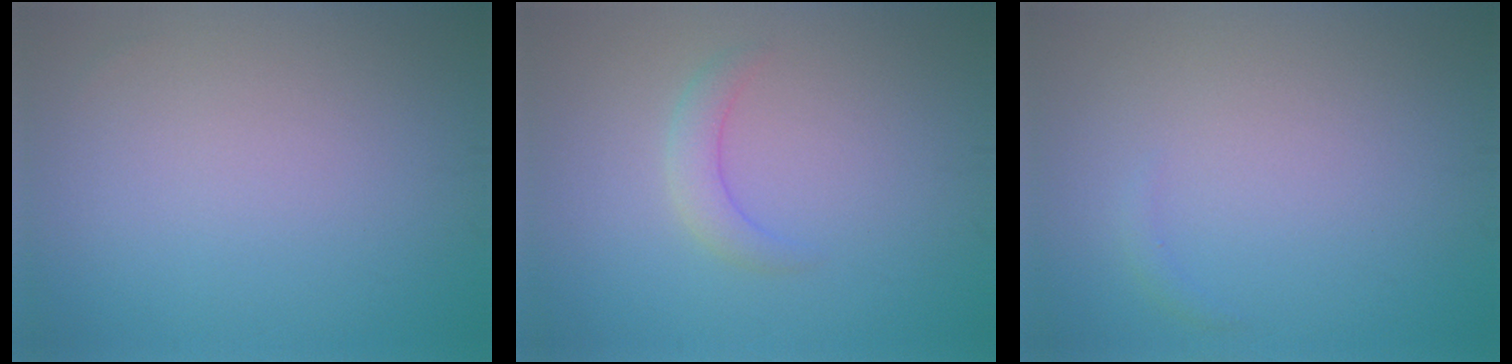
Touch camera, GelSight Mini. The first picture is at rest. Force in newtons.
{"total": 1.9, "press": 1.9, "slide": 0.1}
{"total": 0.6, "press": 0.5, "slide": 0.1}